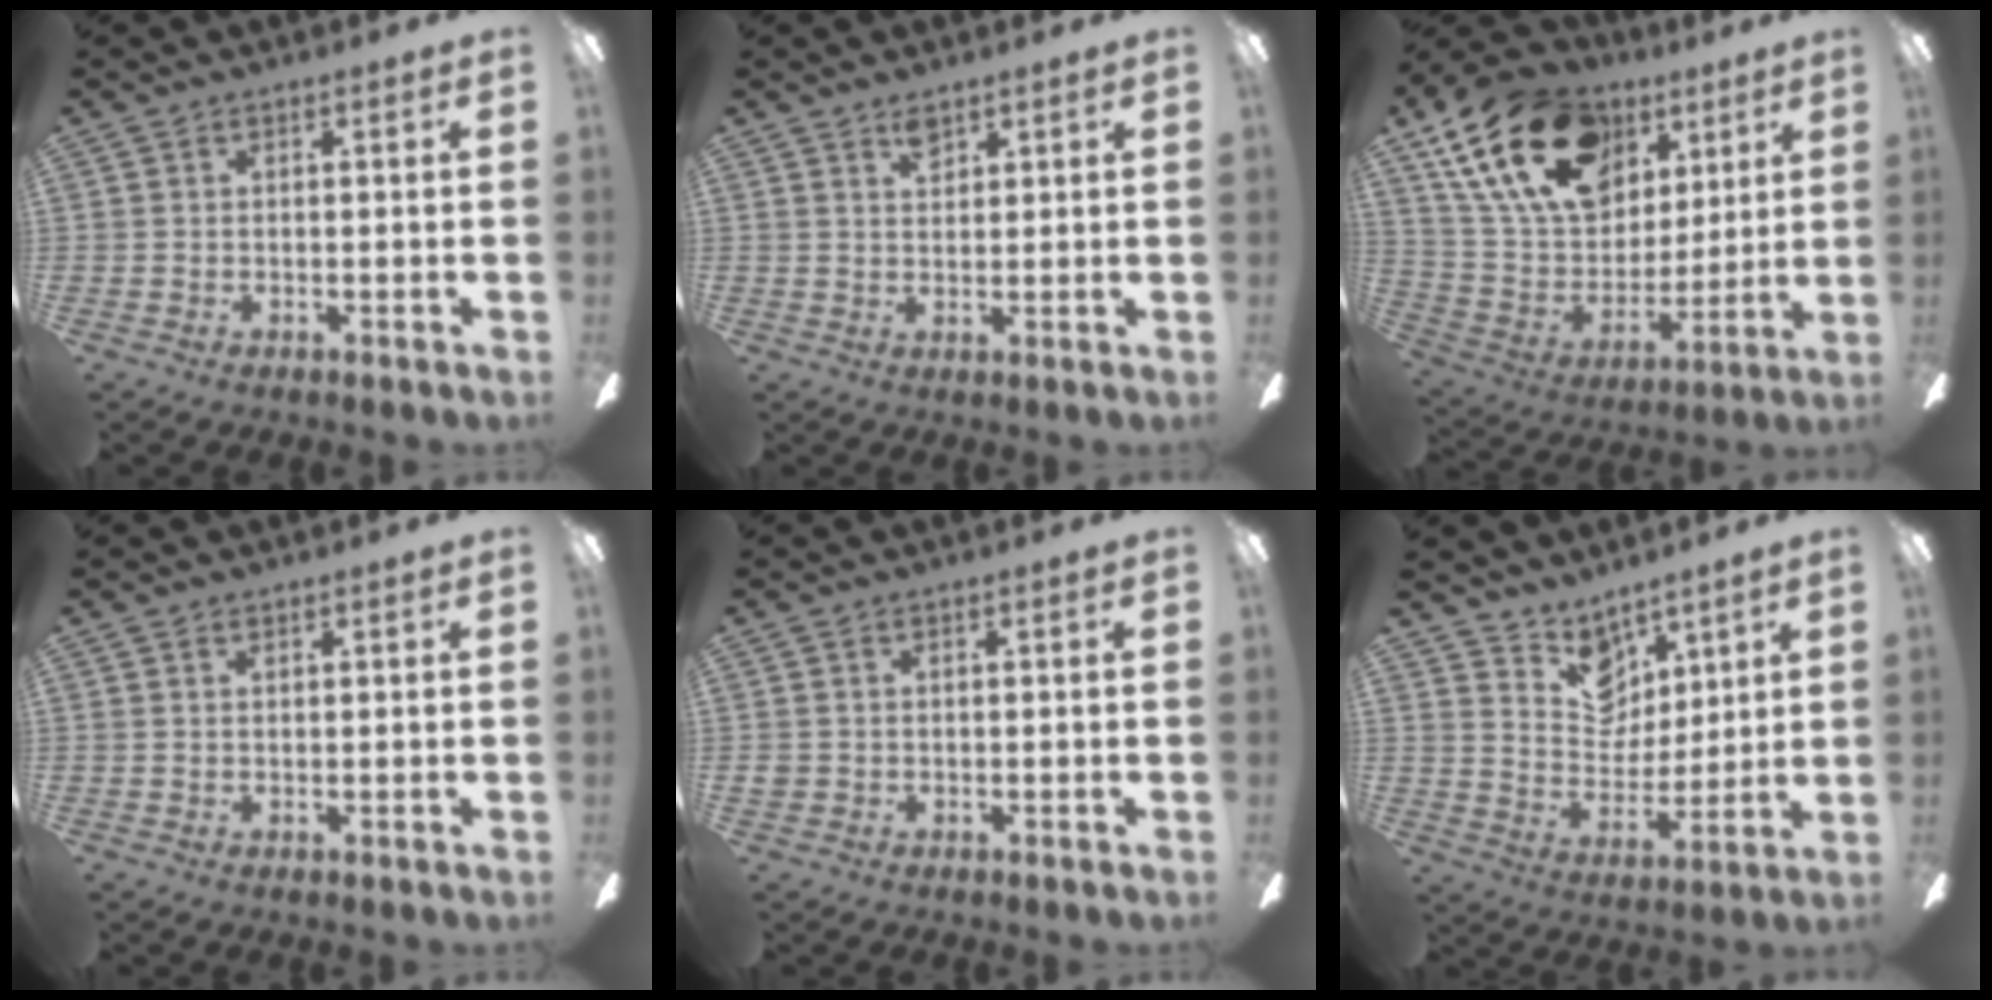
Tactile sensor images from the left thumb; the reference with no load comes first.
{"total": 3.1, "force": [2.4, 1.4, 1.4], "torque": [-0.015, -0.006, 0.041]}
{"total": 24.0, "force": [12.6, 15.5, 13.3], "torque": [-0.234, -0.042, 0.229]}
{"total": 0.8, "force": [0.5, 0.5, 0.4], "torque": [-0.009, 0.001, 0.009]}
{"total": 1.2, "force": [0.1, 1.2, 0.5], "torque": [-0.009, 0.004, 0.000]}
{"total": 10.1, "force": [7.2, 6.6, 2.4], "torque": [-0.043, -0.051, 0.141]}